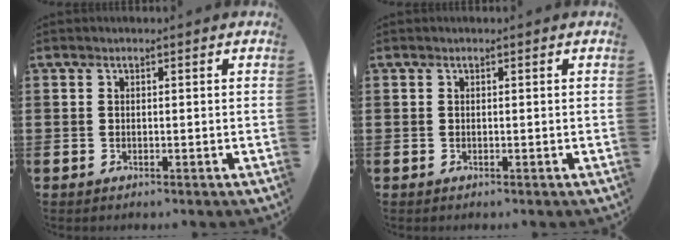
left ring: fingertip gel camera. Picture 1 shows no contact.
{"total": 0.0}